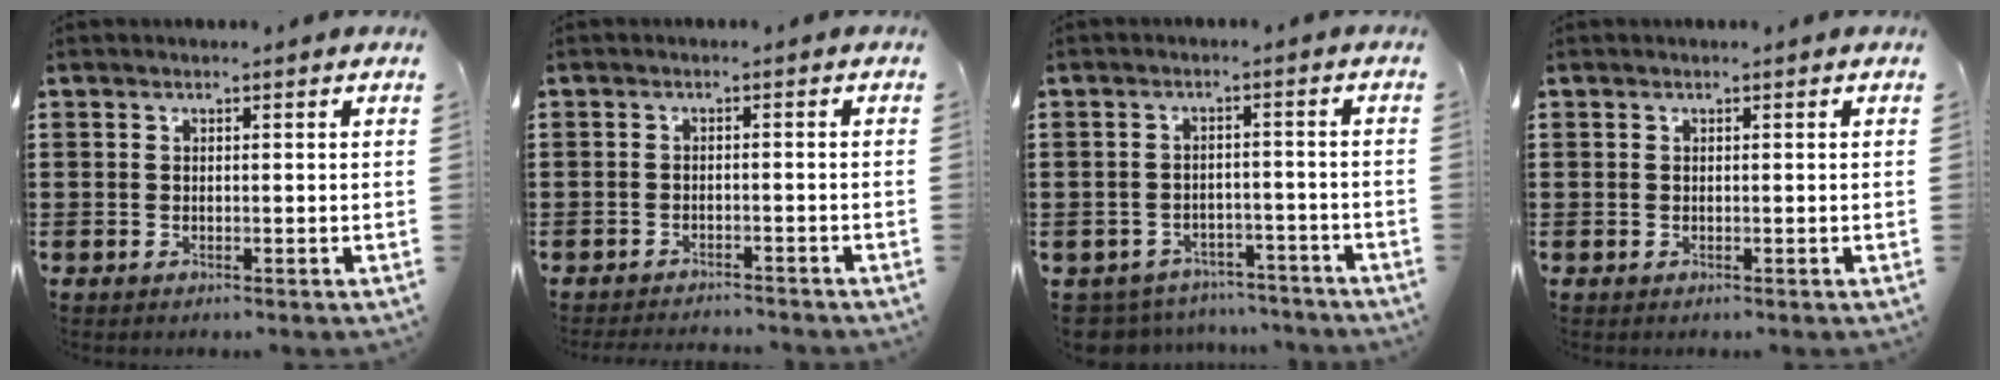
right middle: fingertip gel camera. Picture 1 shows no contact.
{"total": 1.9, "force": [-1.9, 0.1, 0.0], "torque": [-0.006, 0.000, -0.040]}
{"total": 4.1, "force": [-4.0, 0.7, -0.1], "torque": [-0.013, 0.001, -0.088]}
{"total": 0.0}